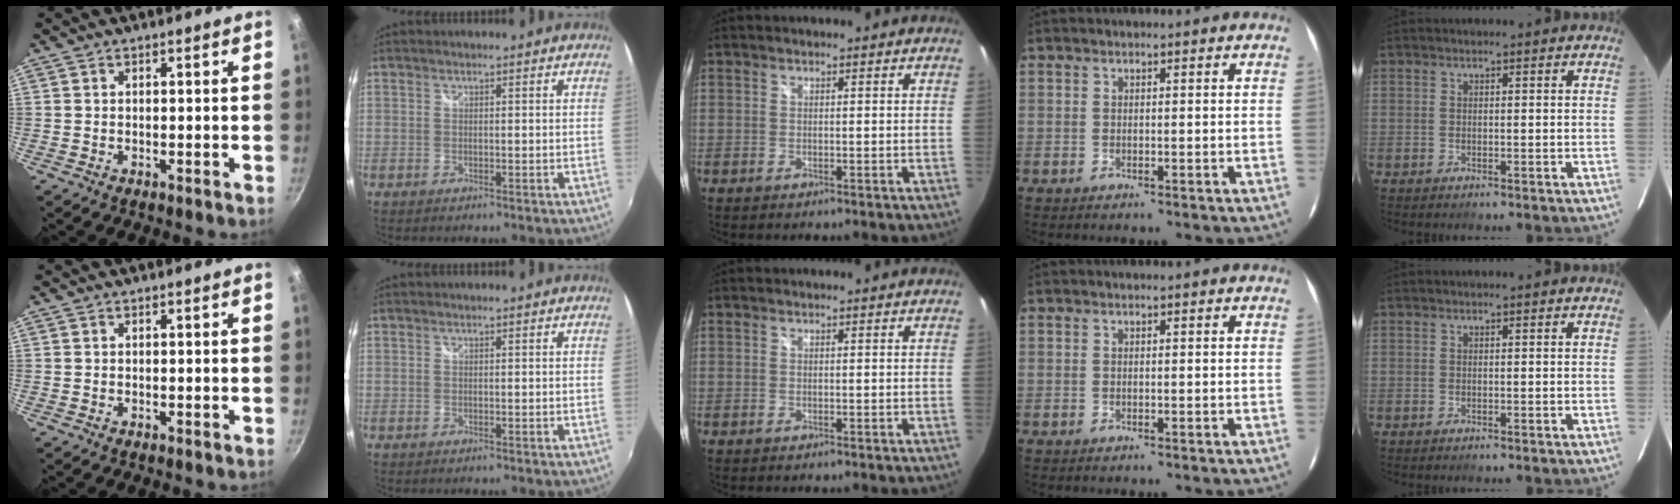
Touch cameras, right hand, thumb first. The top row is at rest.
{}